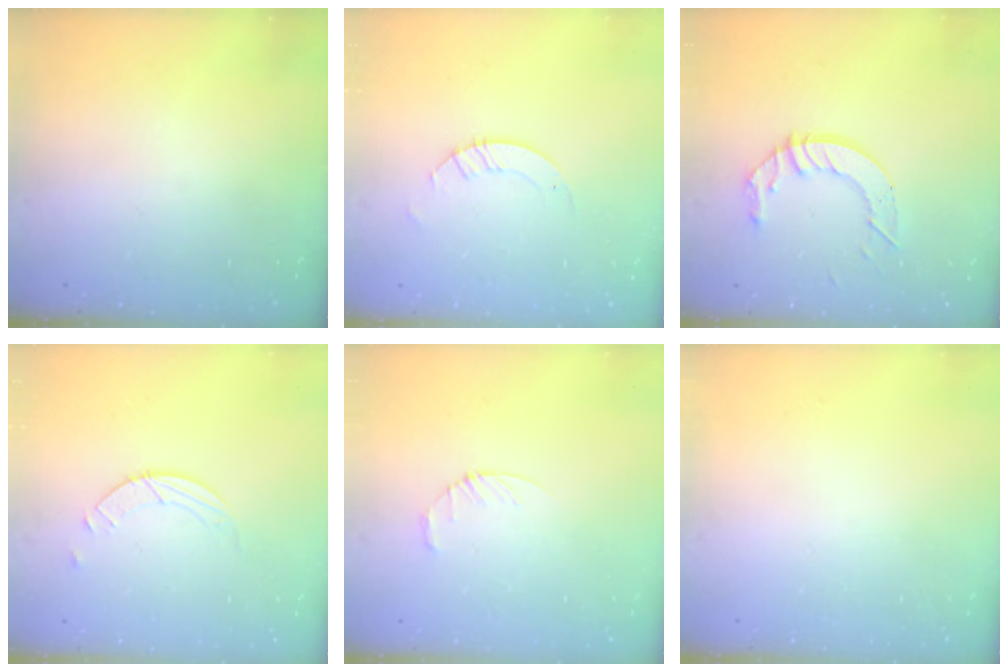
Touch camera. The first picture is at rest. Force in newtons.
{"total": 2.9, "press": 2.9, "slide": 0.3}
{"total": 8.9, "press": 8.9, "slide": 0.7}
{"total": 2.6, "press": 2.6, "slide": 0.3}
{"total": 3.2, "press": 3.1, "slide": 0.4}
{"total": 0.0}